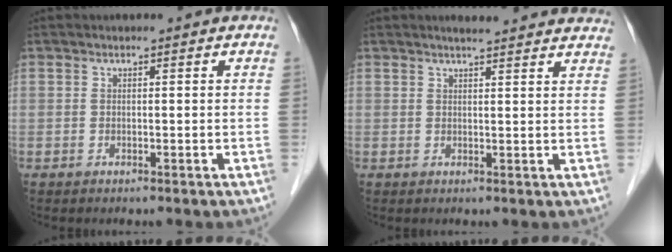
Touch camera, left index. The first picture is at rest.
{"total": 11.3, "force": [10.5, 1.3, 4.1], "torque": [-0.039, 0.013, 0.108]}